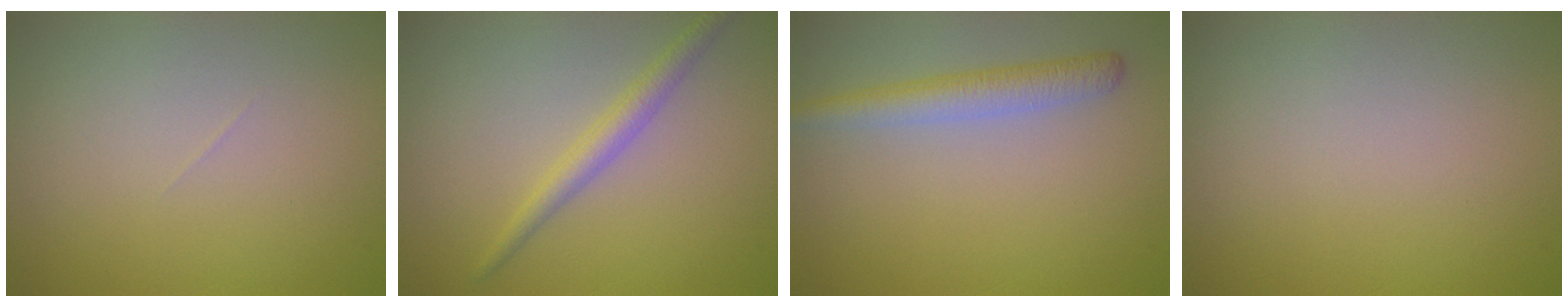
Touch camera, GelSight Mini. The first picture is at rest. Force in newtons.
{"total": 2.2, "press": 2.2, "slide": 0.0}
{"total": 2.8, "press": 2.8, "slide": 0.1}
{"total": 0.0}